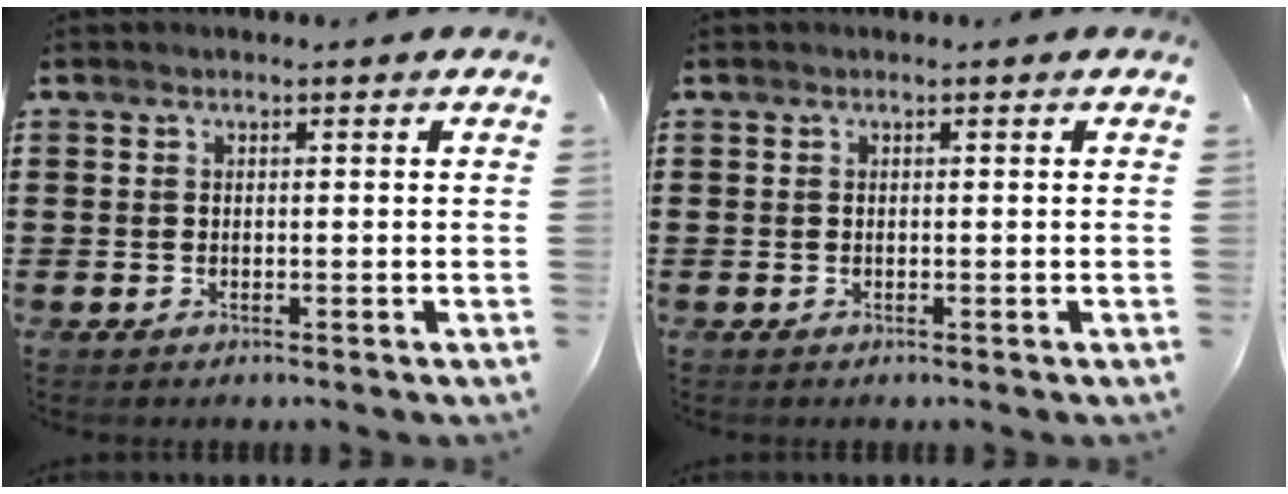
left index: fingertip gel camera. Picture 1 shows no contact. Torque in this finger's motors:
{"motor_torque": [0.00, 0.00, 0.00, -0.01]}